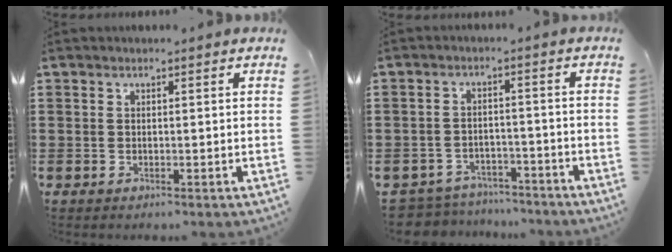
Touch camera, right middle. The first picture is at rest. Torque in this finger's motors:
{"motor_torque": [0.63, 0.39, 0.12, 0.02]}